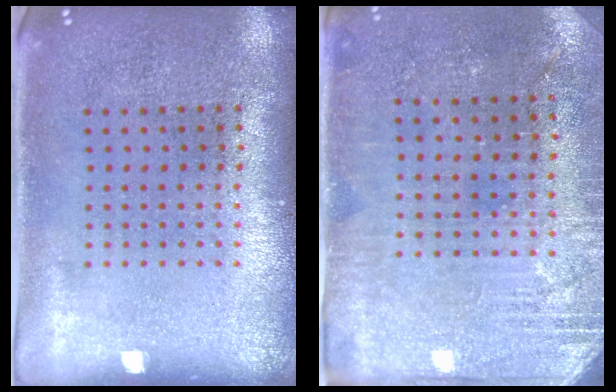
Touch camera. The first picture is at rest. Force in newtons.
{"total": 2.8, "press": 2.7, "slide": 0.7}